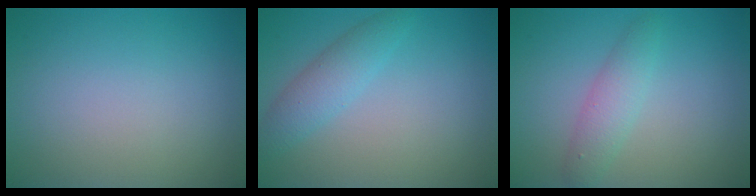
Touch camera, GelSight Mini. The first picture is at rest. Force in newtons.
{"total": 2.7, "press": 2.7, "slide": 0.1}
{"total": 2.4, "press": 2.4, "slide": 0.1}